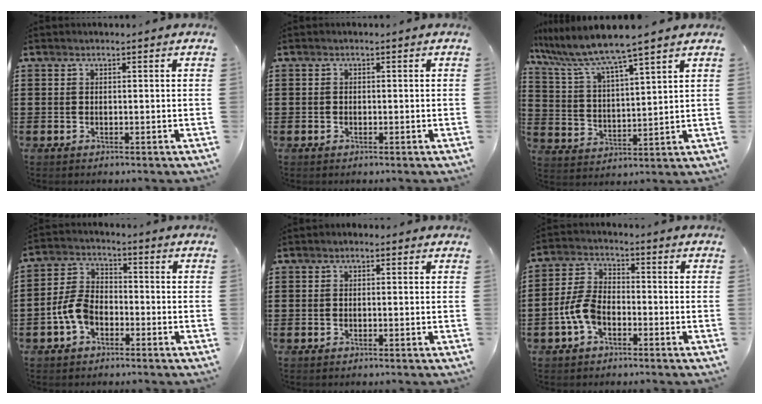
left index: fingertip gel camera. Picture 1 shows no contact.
{"total": 0.6, "force": [-0.4, 0.5, 0.1], "torque": [-0.003, 0.001, -0.008]}
{"total": 6.8, "force": [6.0, -0.5, 3.2], "torque": [-0.089, -0.039, 0.097]}
{"total": 6.1, "force": [-2.7, 3.9, 3.9], "torque": [-0.104, 0.007, -0.060]}
{"total": 0.7, "force": [-0.5, 0.4, 0.2], "torque": [-0.005, 0.001, -0.010]}
{"total": 5.9, "force": [-2.6, 3.4, 4.1], "torque": [-0.114, 0.001, -0.059]}